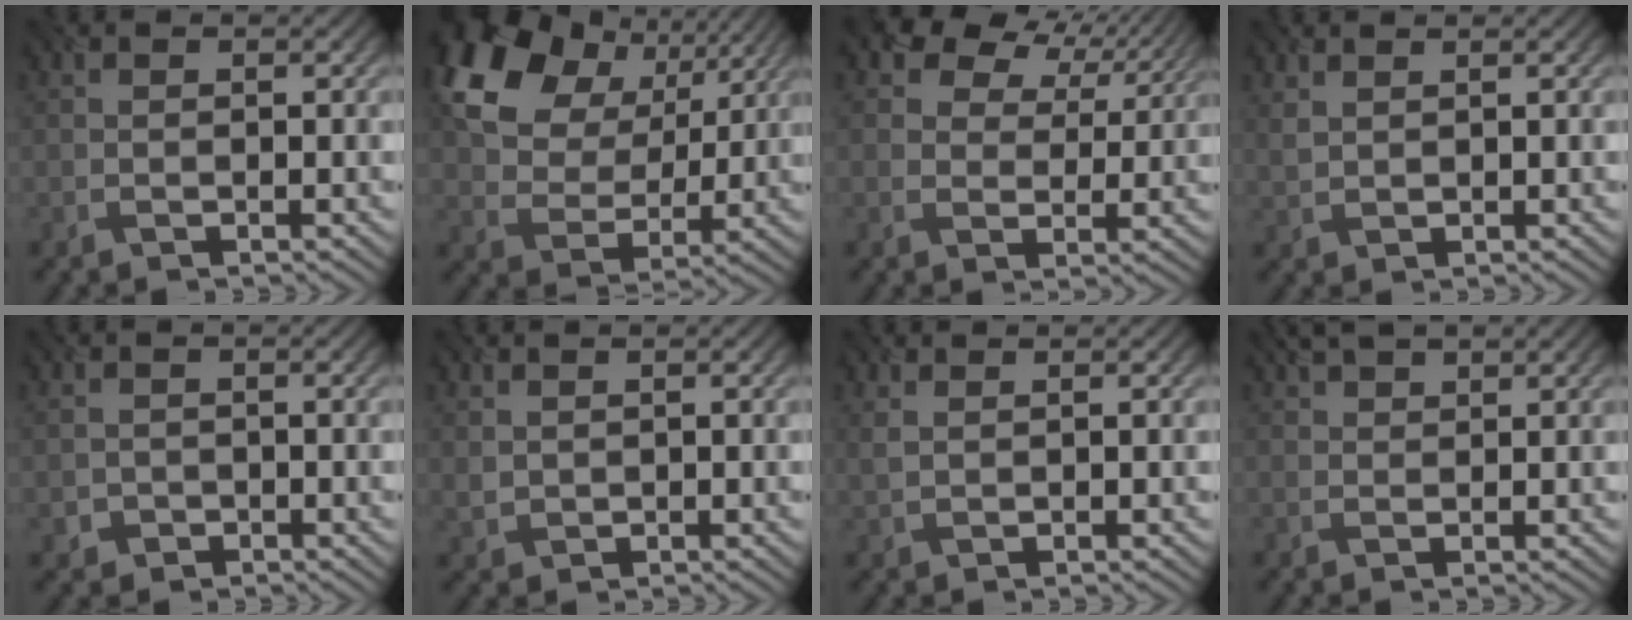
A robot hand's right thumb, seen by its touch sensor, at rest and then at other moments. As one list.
[{"total": 15.4, "force": [7.2, 10.3, 8.8], "torque": [-0.207, 0.024, 0.125]}, {"total": 7.6, "force": [5.1, 4.5, 3.4], "torque": [-0.074, 0.010, 0.074]}, {"total": 1.6, "force": [1.6, 0.2, 0.2], "torque": [-0.017, -0.001, 0.035]}, {"total": 1.2, "force": [-0.3, 1.1, -0.2], "torque": [0.005, -0.007, -0.010]}, {"total": 1.4, "force": [1.2, 0.8, 0.1], "torque": [-0.013, -0.005, 0.027]}, {"total": 1.4, "force": [1.4, 0.0, 0.4], "torque": [-0.021, -0.001, 0.028]}, {"total": 3.0, "force": [2.5, 0.8, 1.6], "torque": [-0.041, 0.008, 0.049]}]